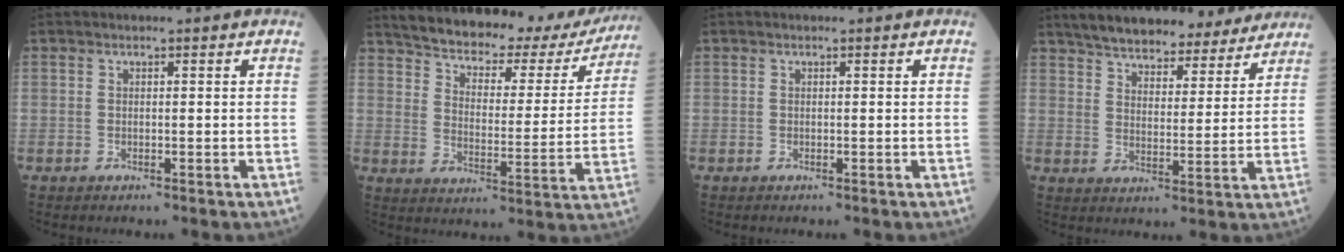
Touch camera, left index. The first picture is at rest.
{"total": 23.6, "force": [20.7, 7.4, 8.5], "torque": [-0.126, -0.008, 0.263]}
{"total": 0.0}
{"total": 19.2, "force": [17.0, 5.3, 7.2], "torque": [-0.107, 0.014, 0.236]}